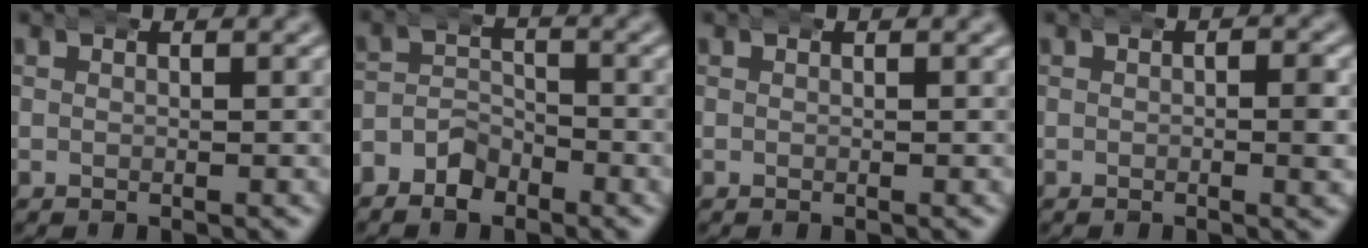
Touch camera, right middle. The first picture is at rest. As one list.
[{"total": 4.8, "force": [-3.1, 3.5, 1.2], "torque": [-0.011, 0.006, -0.067]}, {"total": 0.0}, {"total": 1.7, "force": [0.2, 0.6, 1.6], "torque": [-0.016, 0.006, -0.002]}]